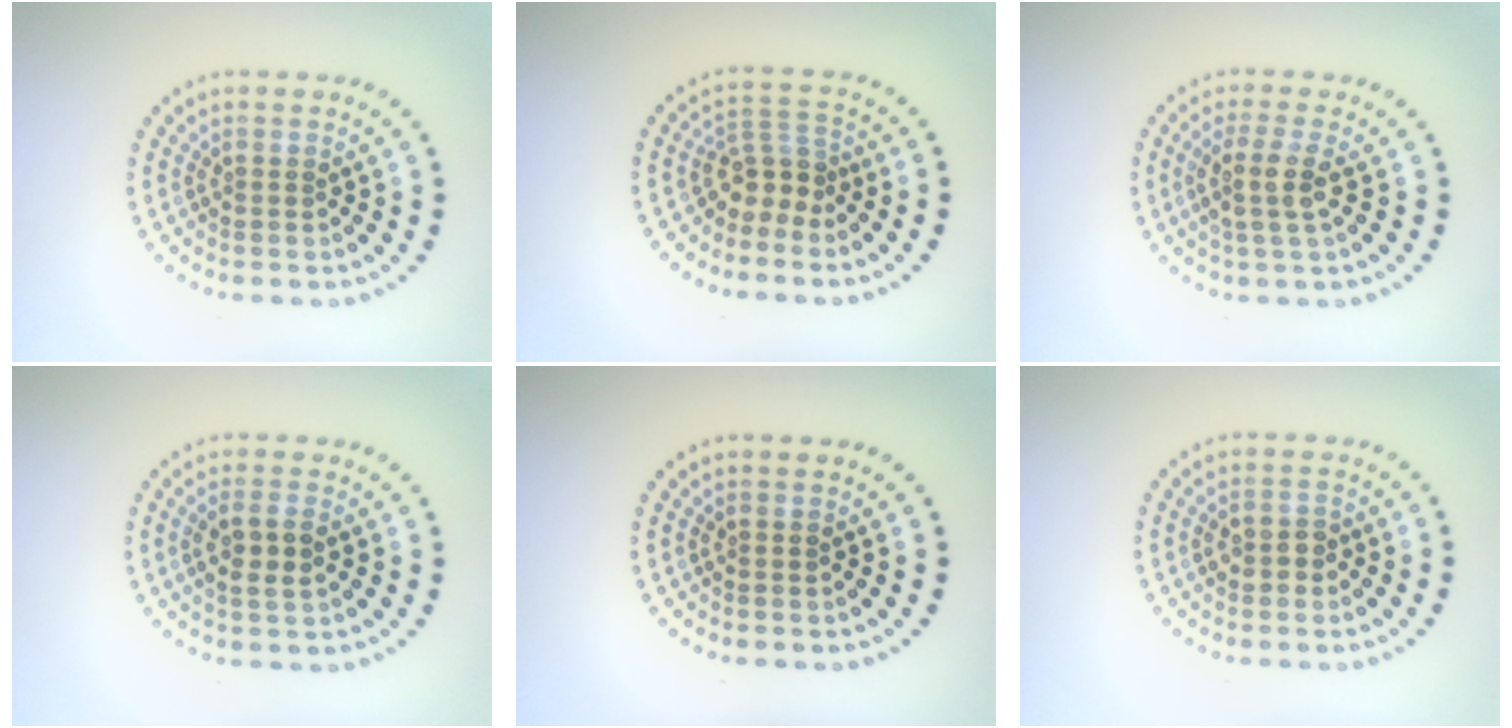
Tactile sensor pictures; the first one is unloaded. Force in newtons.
{"total": 2.9, "press": 2.0, "slide": 2.1}
{"total": 3.1, "press": 2.4, "slide": 1.9}
{"total": 2.4, "press": 2.3, "slide": 0.8}
{"total": 0.0}
{"total": 1.6, "press": 1.6, "slide": 0.2}